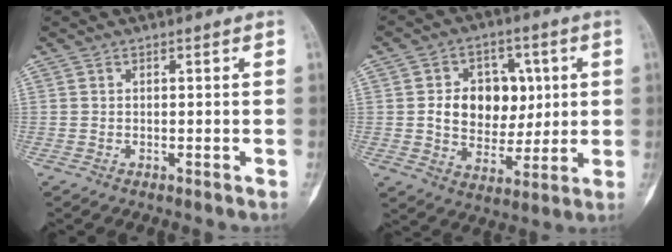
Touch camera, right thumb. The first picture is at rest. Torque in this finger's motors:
{"motor_torque": [1.24, 1.58, 0.36, -0.16, 0.04]}